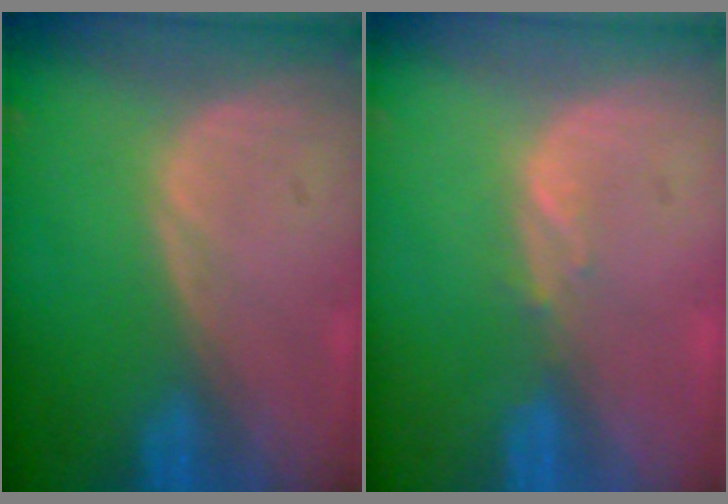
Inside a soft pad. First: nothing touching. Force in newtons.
{"total": 1.1, "press": 1.0, "slide": 0.4}